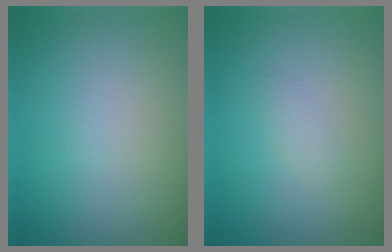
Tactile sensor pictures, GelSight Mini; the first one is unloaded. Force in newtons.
{"total": 0.8, "press": 0.8, "slide": 0.1}